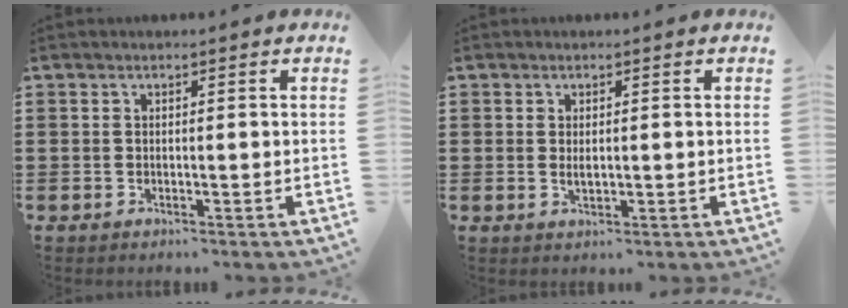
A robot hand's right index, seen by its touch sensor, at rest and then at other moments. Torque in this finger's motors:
{"motor_torque": [1.09, 1.04, 0.01, -0.01]}